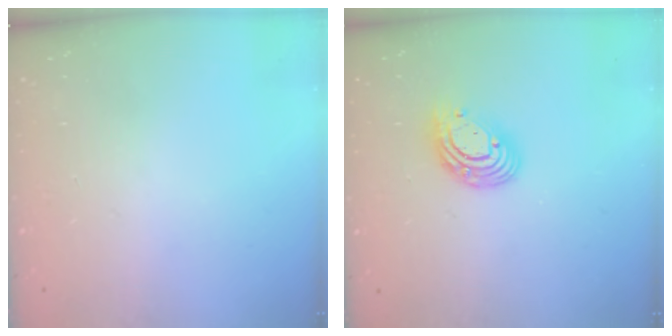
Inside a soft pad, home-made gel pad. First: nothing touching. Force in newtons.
{"total": 9.4, "press": 9.4, "slide": 0.8}